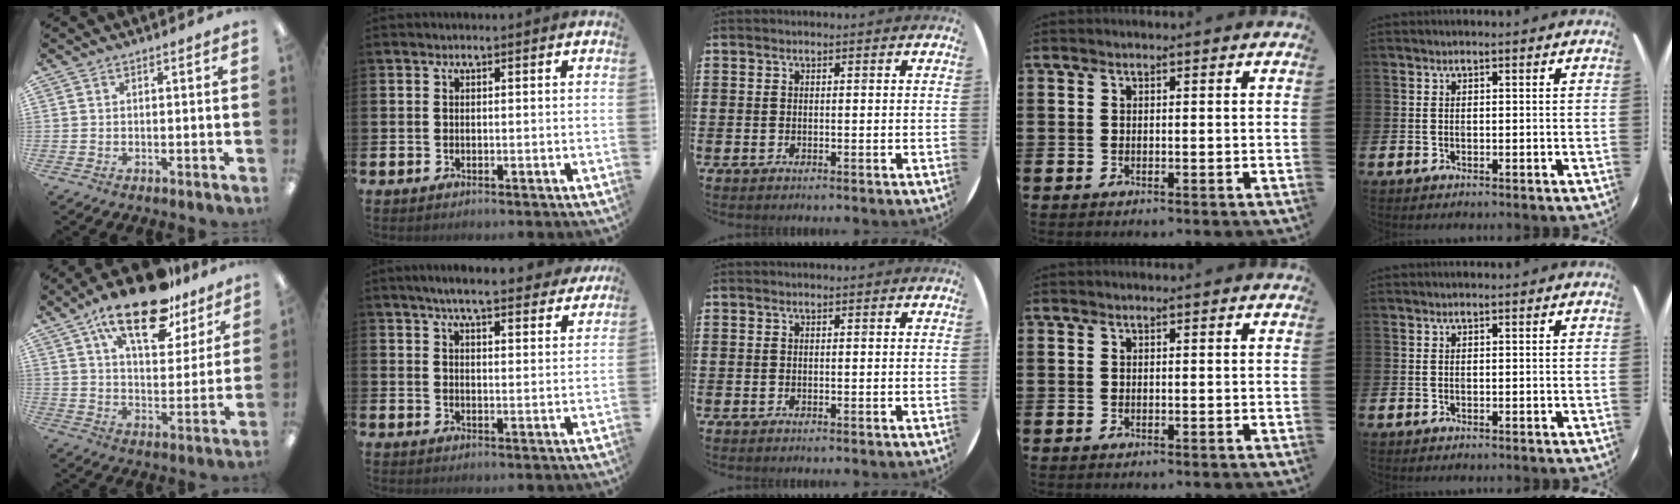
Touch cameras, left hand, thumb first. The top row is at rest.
{"thumb": {"total": 19.4, "force": [13.4, 7.9, 11.7], "torque": [-0.189, -0.065, 0.224]}, "index": {"total": 6.3, "force": [5.9, 0.7, 2.1], "torque": [-0.041, -0.031, 0.101]}}